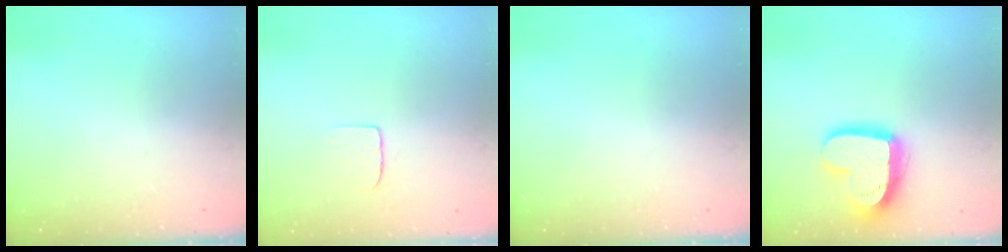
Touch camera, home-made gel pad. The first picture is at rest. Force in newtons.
{"total": 4.7, "press": 4.7, "slide": 0.4}
{"total": 0.0}
{"total": 17.0, "press": 17.0, "slide": 1.5}